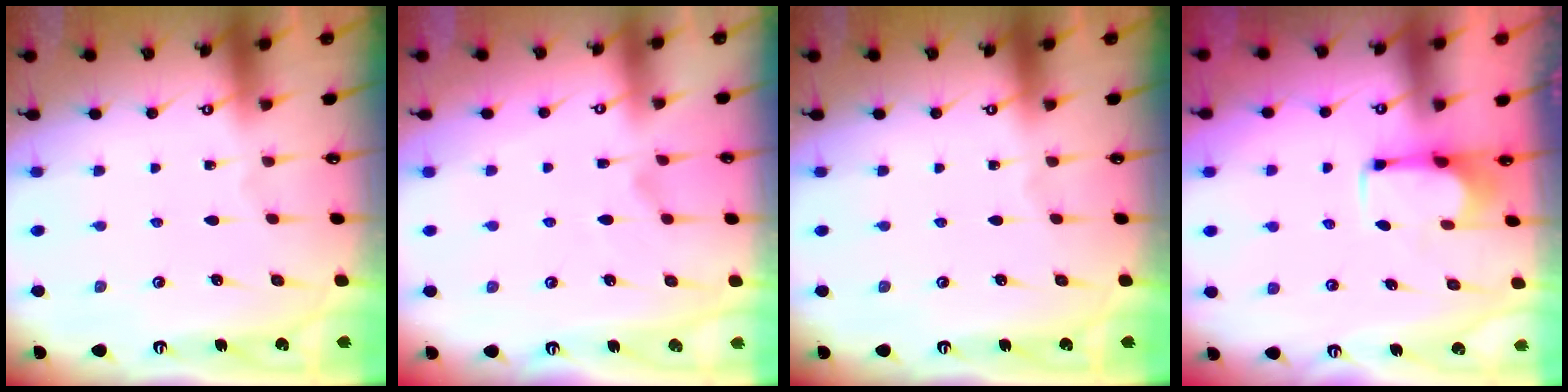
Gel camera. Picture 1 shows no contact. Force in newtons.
{"total": 1.9, "press": 1.5, "slide": 1.2}
{"total": 0.0}
{"total": 2.5, "press": 2.4, "slide": 0.9}